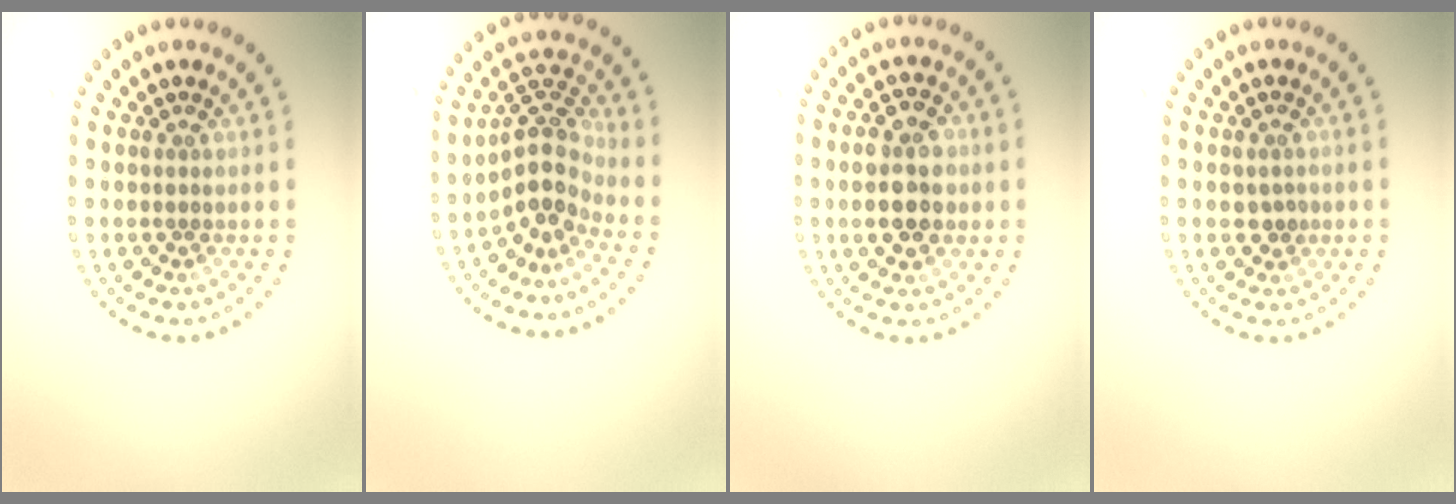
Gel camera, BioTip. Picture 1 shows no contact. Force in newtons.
{"total": 3.9, "press": 3.2, "slide": 2.3}
{"total": 4.6, "press": 4.6, "slide": 0.1}
{"total": 1.3, "press": 1.2, "slide": 0.3}